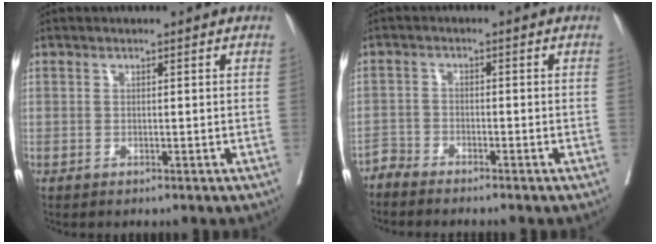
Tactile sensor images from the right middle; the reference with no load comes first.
{"total": 2.8, "force": [-2.8, -0.1, 0.1], "torque": [0.006, -0.007, -0.050]}